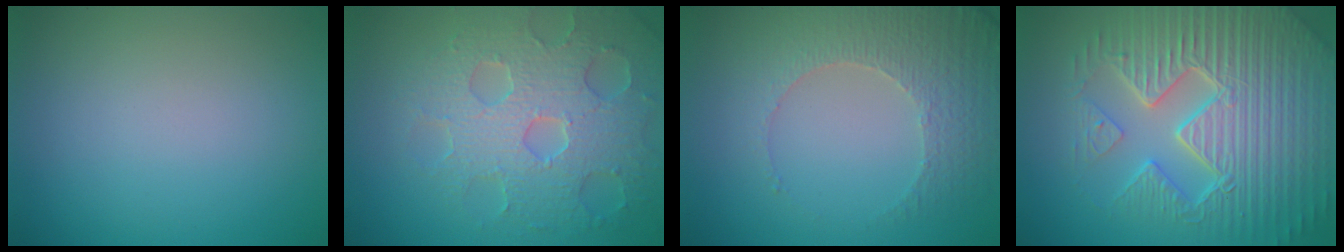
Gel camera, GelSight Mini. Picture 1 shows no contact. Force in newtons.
{"total": 7.3, "press": 5.7, "slide": 4.5}
{"total": 4.7, "press": 3.5, "slide": 3.1}
{"total": 9.8, "press": 6.9, "slide": 7.0}